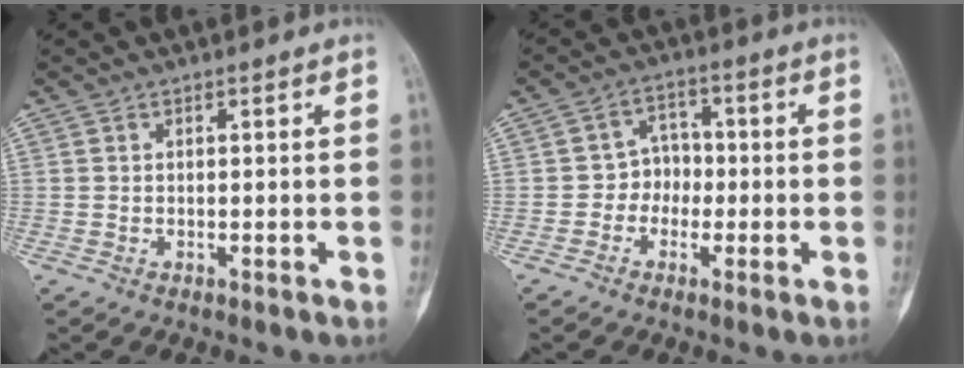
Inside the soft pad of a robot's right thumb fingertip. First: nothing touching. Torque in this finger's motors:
{"motor_torque": [-0.23, 0.31, 0.08, -0.01, -0.08]}